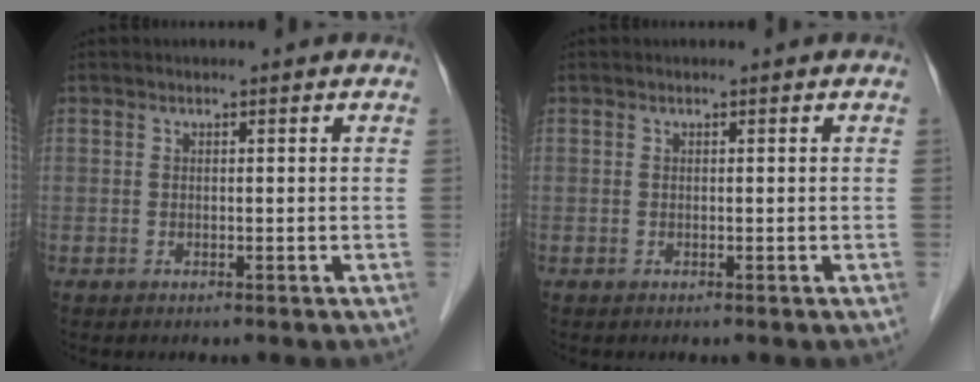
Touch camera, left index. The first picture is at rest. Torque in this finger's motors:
{"motor_torque": [0.01, 0.00, 0.00, 0.00]}